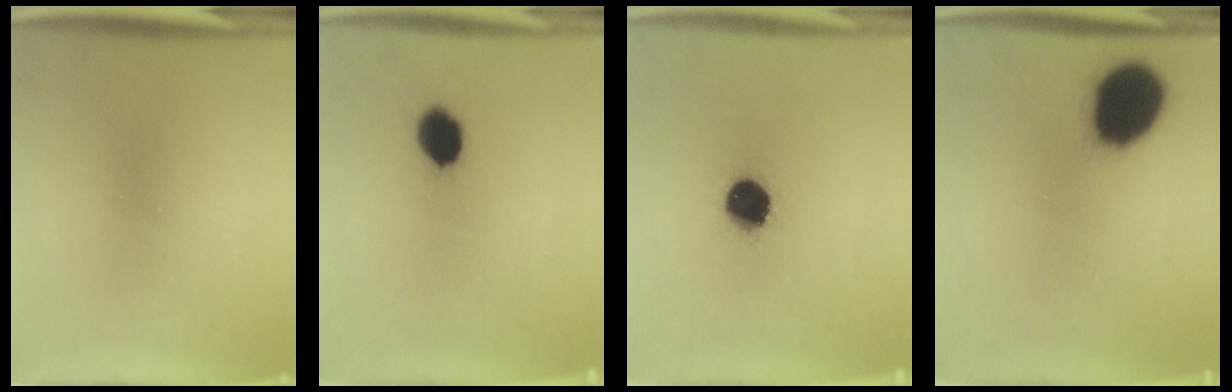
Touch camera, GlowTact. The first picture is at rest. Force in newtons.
{"total": 7.0}
{"total": 11.7}
{"total": 19.4}